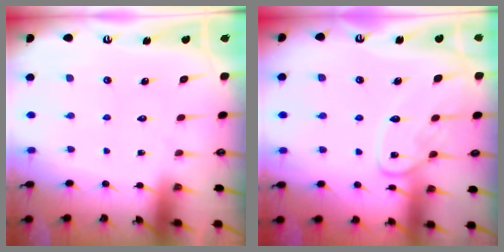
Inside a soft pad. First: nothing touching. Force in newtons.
{"total": 11.8, "press": 11.7, "slide": 1.0}